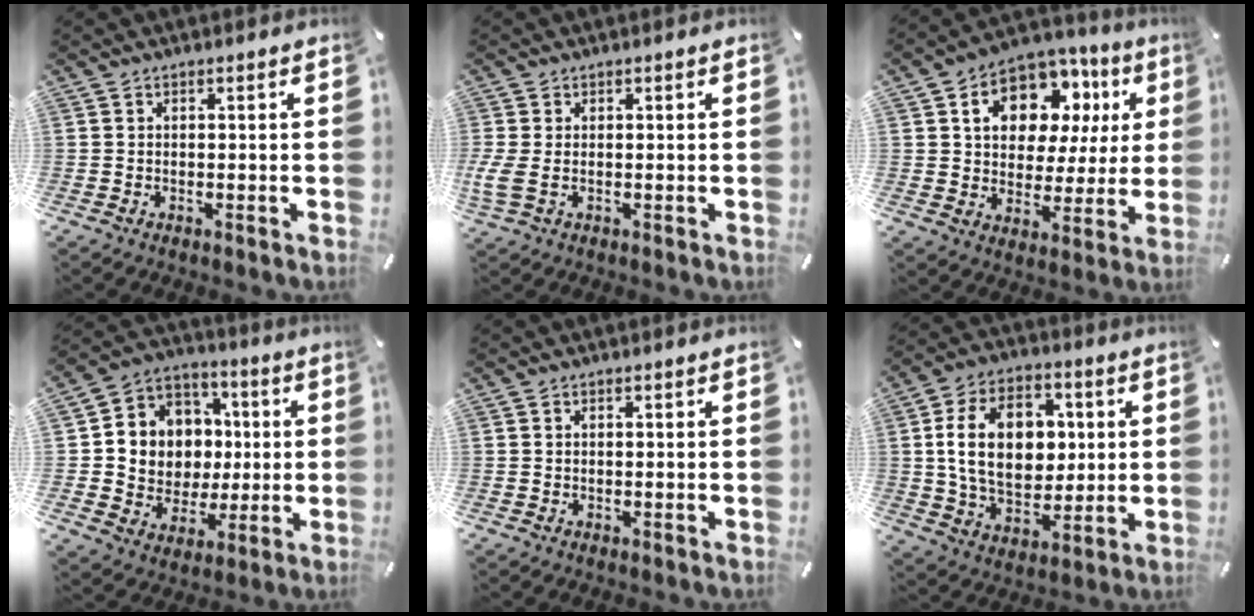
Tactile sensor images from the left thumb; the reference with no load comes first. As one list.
[{"total": 4.2, "force": [-0.2, 2.5, 3.4], "torque": [-0.079, 0.000, -0.005]}, {"total": 14.0, "force": [6.4, 10.0, 7.4], "torque": [-0.127, -0.028, 0.118]}, {"total": 11.0, "force": [0.0, 11.0, 1.1], "torque": [-0.021, -0.011, 0.015]}, {"total": 0.0}, {"total": 17.6, "force": [2.4, 12.2, 12.4], "torque": [-0.232, 0.016, 0.043]}]